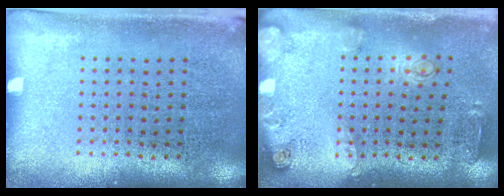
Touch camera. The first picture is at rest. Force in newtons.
{"total": 1.8, "press": 1.4, "slide": 1.1}